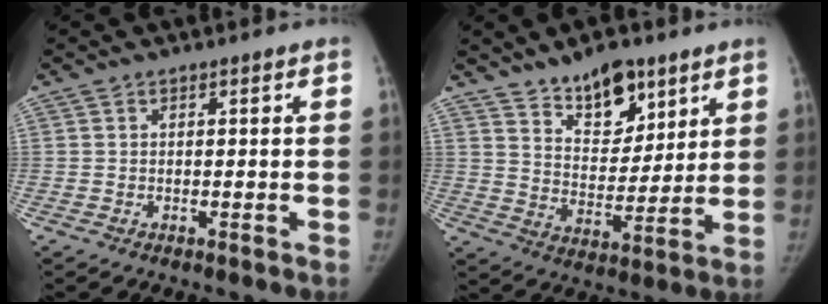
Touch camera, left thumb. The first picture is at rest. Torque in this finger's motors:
{"motor_torque": [-0.06, 0.15, 0.00, -0.20, 0.01]}